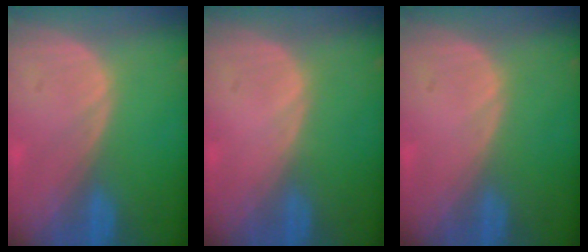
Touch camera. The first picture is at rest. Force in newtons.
{"total": 0.0}
{"total": 0.0}